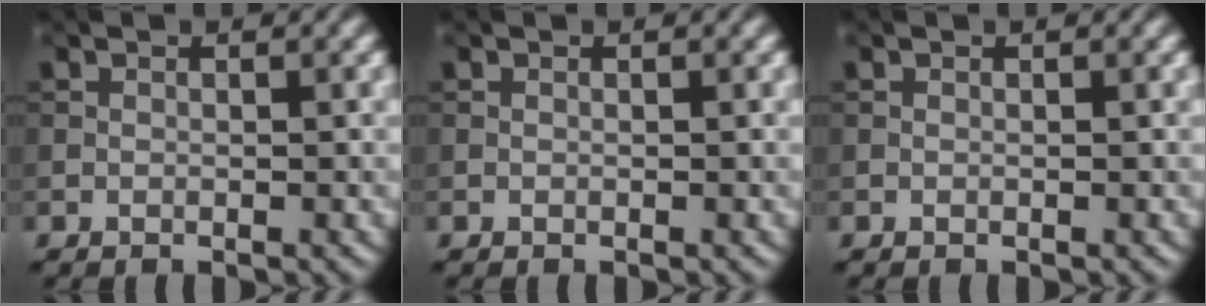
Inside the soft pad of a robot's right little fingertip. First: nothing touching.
{"total": 0.0}
{"total": 0.0}